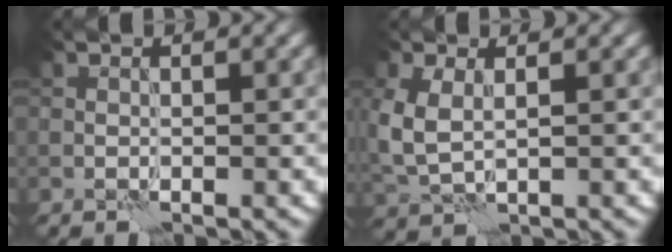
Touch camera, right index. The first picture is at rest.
{"total": 4.2, "force": [0.6, 2.6, 3.3], "torque": [-0.095, -0.003, 0.017]}